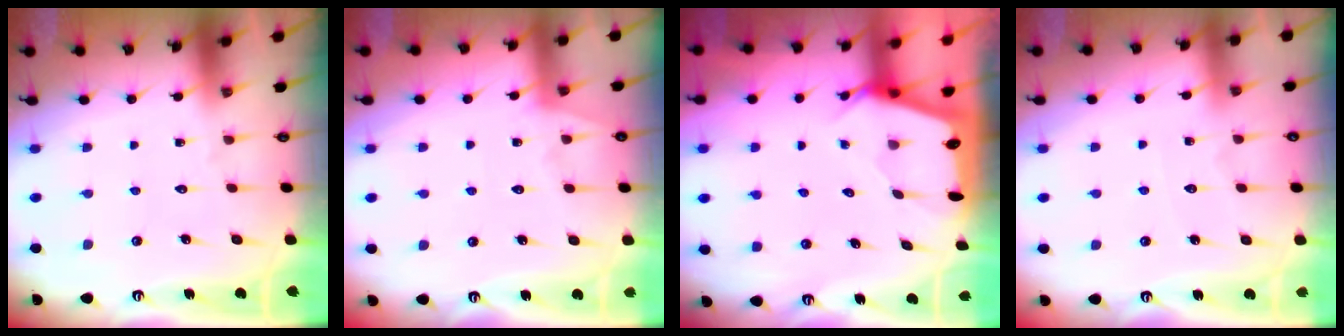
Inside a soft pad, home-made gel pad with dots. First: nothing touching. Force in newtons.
{"total": 5.7, "press": 5.7, "slide": 0.5}
{"total": 2.5, "press": 2.4, "slide": 0.3}
{"total": 3.5, "press": 3.4, "slide": 0.5}